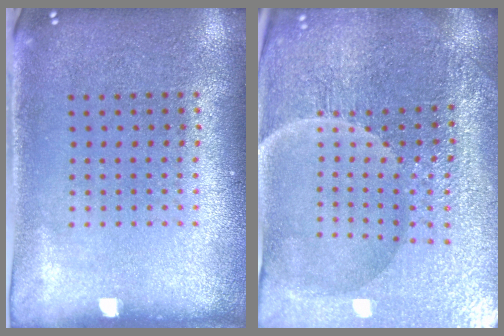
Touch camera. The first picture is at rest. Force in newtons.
{"total": 5.0, "press": 4.9, "slide": 1.3}